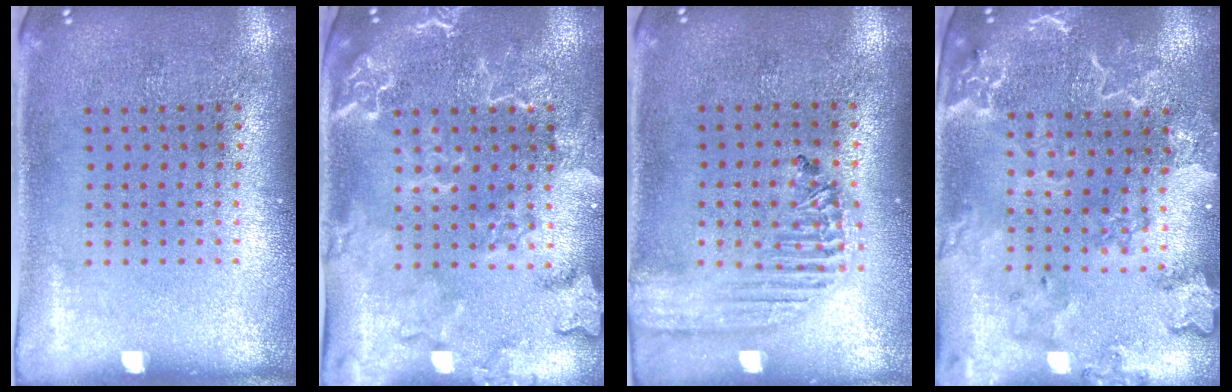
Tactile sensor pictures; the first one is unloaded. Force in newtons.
{"total": 2.5, "press": 2.4, "slide": 0.7}
{"total": 1.8, "press": 1.6, "slide": 0.7}
{"total": 2.6, "press": 2.5, "slide": 0.9}